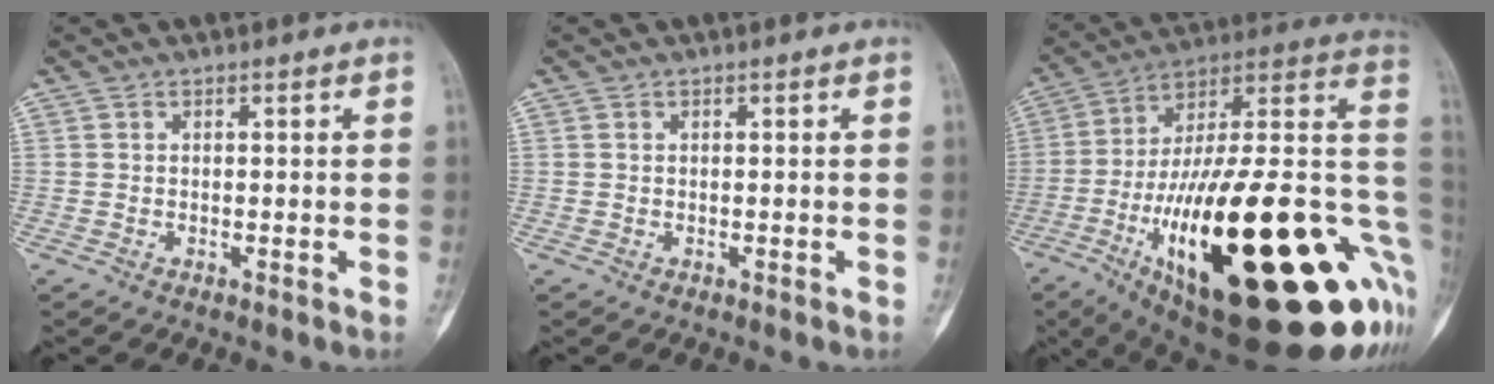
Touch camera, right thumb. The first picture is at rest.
{"total": 0.0}
{"total": 45.9, "force": [-10.5, 15.2, 42.0], "torque": [-0.541, 0.047, -0.162]}